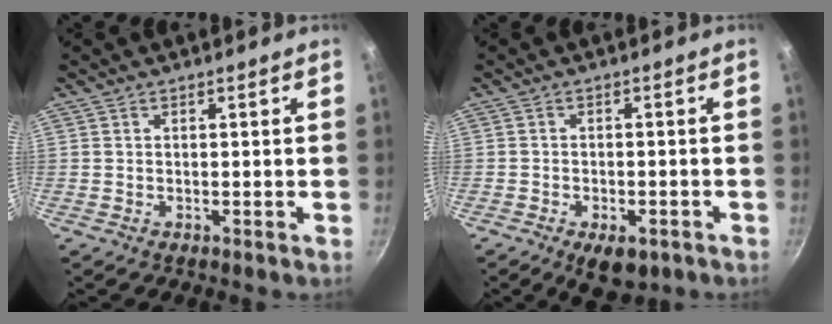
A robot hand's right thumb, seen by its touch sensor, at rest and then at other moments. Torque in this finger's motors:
{"motor_torque": [0.41, 0.42, -0.19, -0.05, 0.00]}